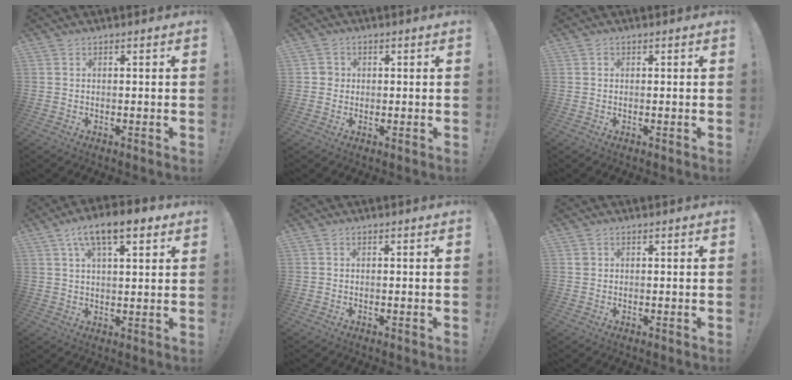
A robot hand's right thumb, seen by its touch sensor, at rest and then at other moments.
{"total": 2.6, "force": [0.1, 2.6, 0.6], "torque": [0.002, 0.002, 0.000]}
{"total": 0.5, "force": [0.0, 0.5, 0.0], "torque": [0.004, 0.000, 0.000]}
{"total": 10.7, "force": [5.7, 4.5, 8.0], "torque": [-0.126, -0.015, 0.099]}
{"total": 0.0}
{"total": 1.1, "force": [0.5, 1.0, 0.3], "torque": [-0.002, 0.001, 0.009]}